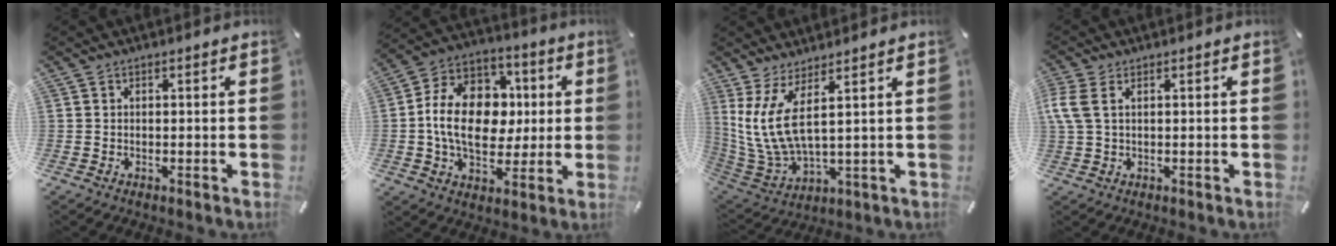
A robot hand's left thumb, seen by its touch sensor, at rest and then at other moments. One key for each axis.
{"total": 17.4, "fx": -0.5, "fy": 13.1, "fz": 11.4, "tx": -0.218, "ty": 0.017, "tz": -0.007}
{"total": 11.2, "fx": 4.1, "fy": 3.9, "fz": 9.6, "tx": -0.227, "ty": -0.028, "tz": 0.079}
{"total": 4.3, "fx": 1.5, "fy": 2.2, "fz": 3.4, "tx": -0.091, "ty": -0.005, "tz": 0.023}